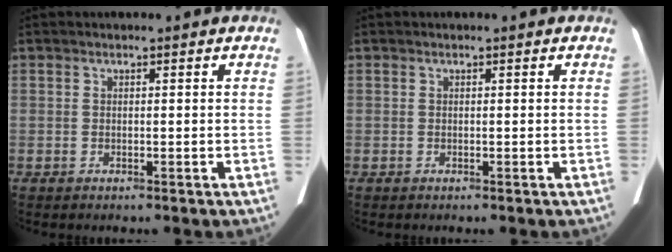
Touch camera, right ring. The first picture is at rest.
{"total": 0.0}